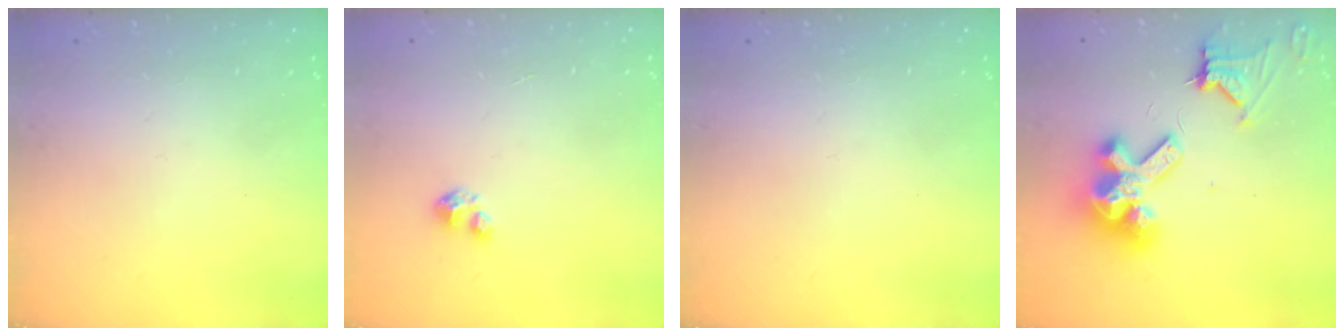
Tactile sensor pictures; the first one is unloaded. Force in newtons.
{"total": 1.7, "press": 1.7, "slide": 0.1}
{"total": 0.0}
{"total": 13.3, "press": 13.2, "slide": 1.8}